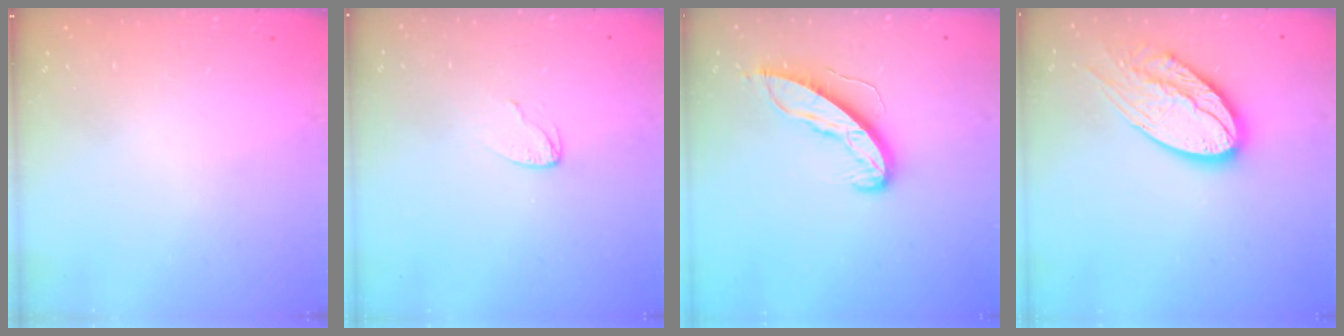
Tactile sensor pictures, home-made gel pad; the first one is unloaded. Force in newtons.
{"total": 2.4, "press": 2.4, "slide": 0.2}
{"total": 9.6, "press": 9.6, "slide": 0.5}
{"total": 19.0, "press": 18.9, "slide": 1.8}